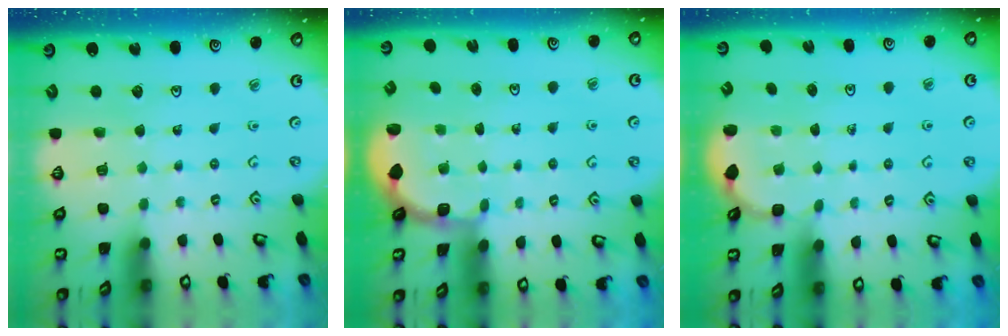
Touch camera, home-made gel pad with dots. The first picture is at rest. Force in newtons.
{"total": 1.8, "press": 1.6, "slide": 0.7}
{"total": 2.6, "press": 2.2, "slide": 1.5}